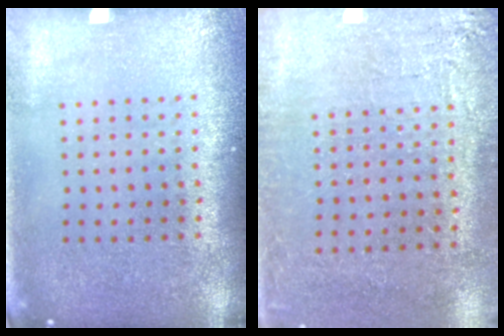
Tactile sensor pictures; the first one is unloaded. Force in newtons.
{"total": 2.7, "press": 2.4, "slide": 1.3}